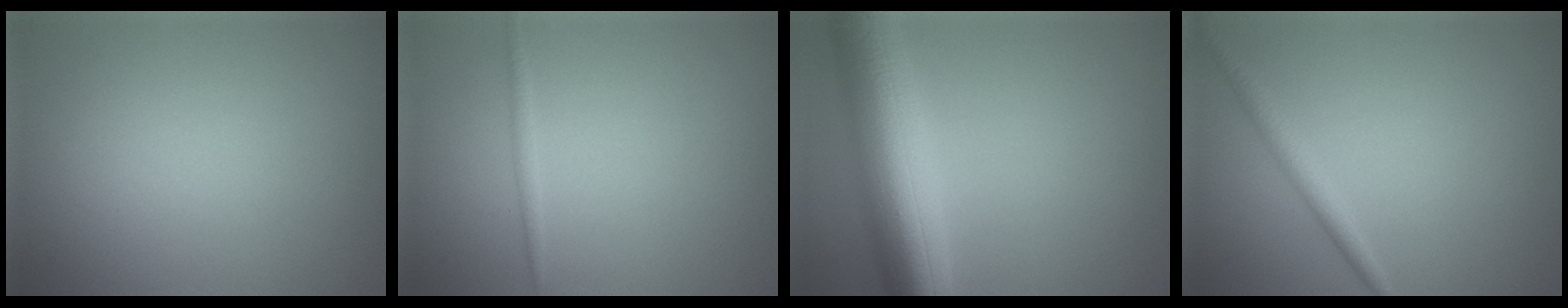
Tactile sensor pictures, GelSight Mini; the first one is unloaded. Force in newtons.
{"total": 0.8, "press": 0.8, "slide": 0.1}
{"total": 10.5, "press": 10.5, "slide": 0.2}
{"total": 1.8, "press": 1.8, "slide": 0.1}